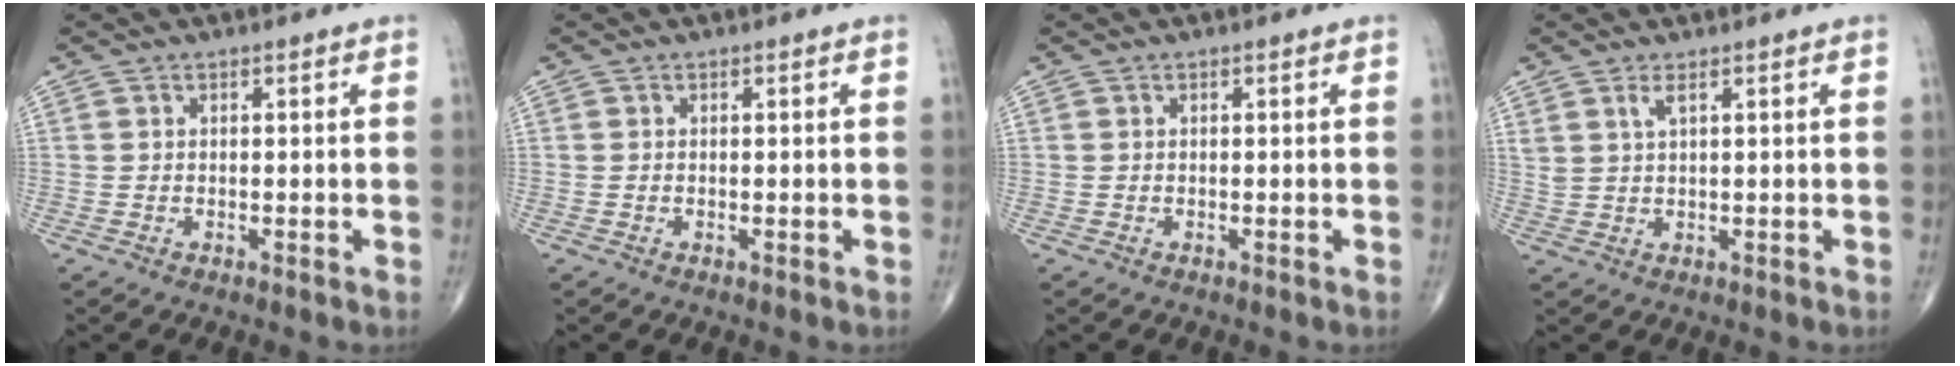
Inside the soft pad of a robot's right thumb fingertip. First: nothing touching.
{"total": 0.0}
{"total": 0.0}
{"total": 2.3, "force": [1.4, 0.5, 1.8], "torque": [-0.042, -0.005, 0.033]}